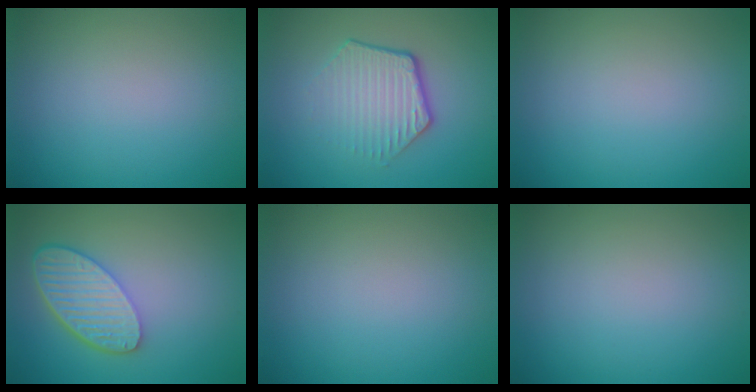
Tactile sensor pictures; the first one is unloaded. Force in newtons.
{"total": 4.2, "press": 3.1, "slide": 2.9}
{"total": 0.0}
{"total": 5.8, "press": 4.5, "slide": 3.6}
{"total": 0.0}
{"total": 0.0}